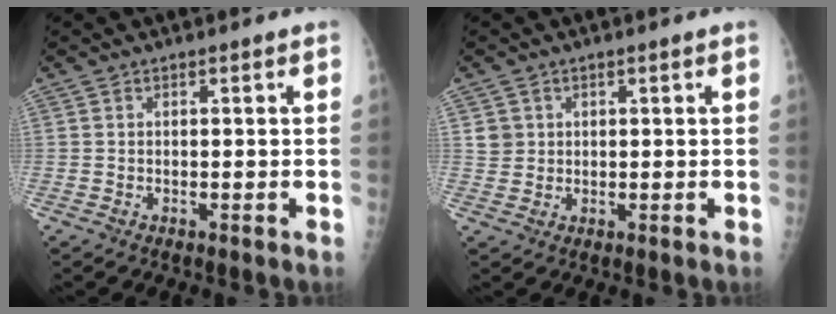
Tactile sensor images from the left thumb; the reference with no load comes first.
{"total": 2.7, "force": [0.8, 2.5, 0.3], "torque": [0.013, 0.000, 0.014]}